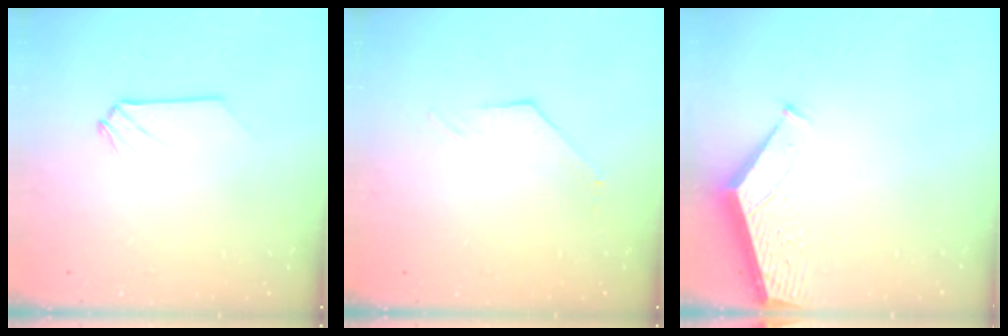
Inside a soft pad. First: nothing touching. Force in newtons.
{"total": 1.0, "press": 0.9, "slide": 0.2}
{"total": 1.8, "press": 1.8, "slide": 0.2}